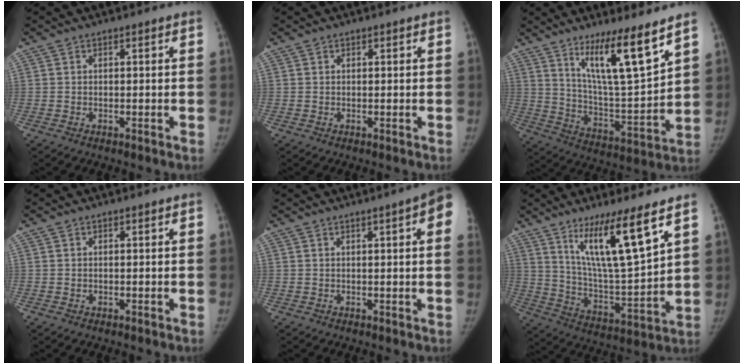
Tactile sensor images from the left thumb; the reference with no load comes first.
{"total": 0.0}
{"total": 15.5, "force": [10.1, 1.9, 11.7], "torque": [-0.186, -0.079, 0.185]}
{"total": 0.0}
{"total": 7.6, "force": [2.7, 0.9, 7.0], "torque": [-0.076, 0.001, 0.025]}
{"total": 16.5, "force": [9.6, 2.2, 13.2], "torque": [-0.224, -0.066, 0.183]}